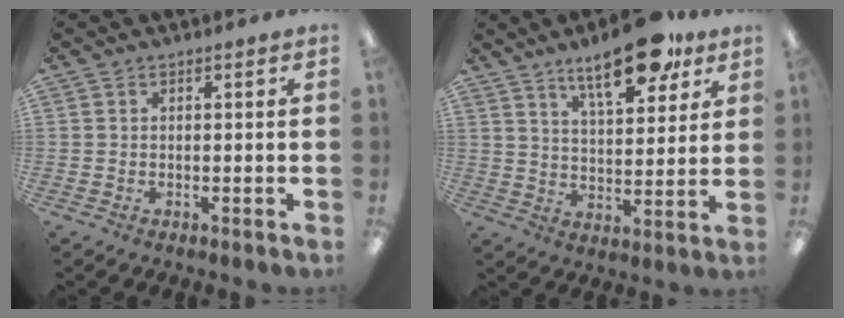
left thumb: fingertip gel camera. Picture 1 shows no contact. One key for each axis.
{"total": 16.1, "fx": 10.6, "fy": 6.2, "fz": 10.5, "tx": -0.145, "ty": -0.050, "tz": 0.170}